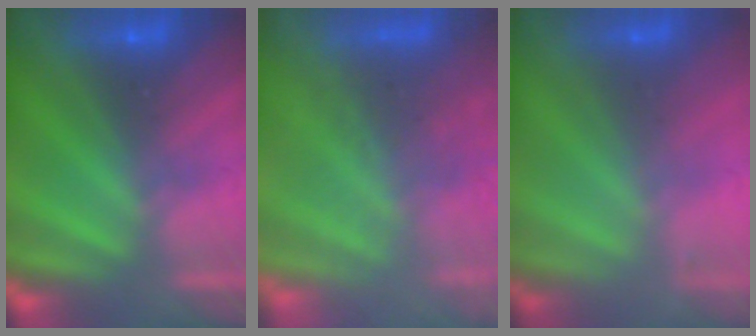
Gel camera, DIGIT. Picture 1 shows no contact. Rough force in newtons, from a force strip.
{"total": 10.9}
{"total": 1.6}